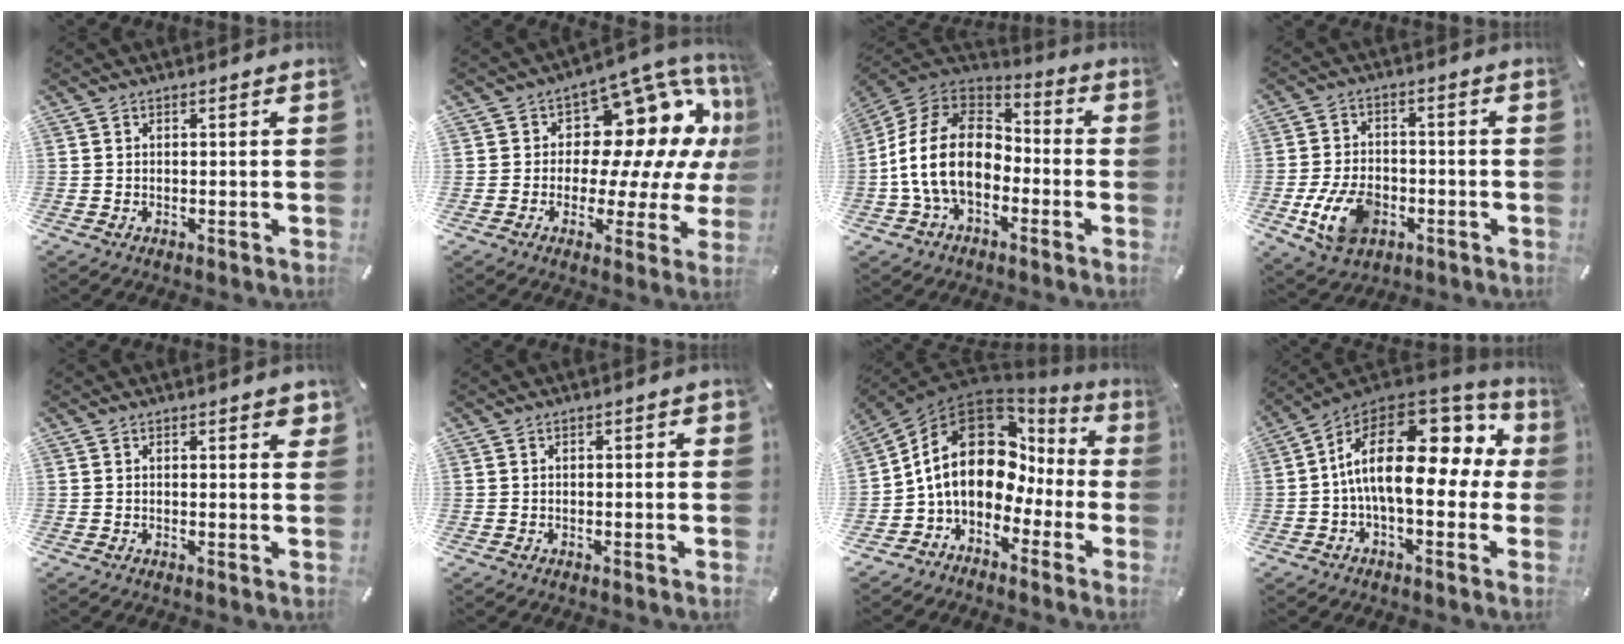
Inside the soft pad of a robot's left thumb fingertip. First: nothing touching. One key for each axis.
{"total": 16.5, "fx": 5.2, "fy": 10.9, "fz": 11.2, "tx": -0.149, "ty": -0.050, "tz": 0.087}
{"total": 17.8, "fx": -4.6, "fy": 12.2, "fz": 12.1, "tx": -0.250, "ty": 0.041, "tz": -0.082}
{"total": 11.0, "fx": -3.8, "fy": 7.4, "fz": 7.3, "tx": -0.154, "ty": 0.006, "tz": -0.067}
{"total": 1.8, "fx": 0.7, "fy": 0.7, "fz": 1.5, "tx": -0.023, "ty": 0.001, "tz": 0.010}
{"total": 1.1, "fx": -0.4, "fy": 0.6, "fz": 0.9, "tx": -0.017, "ty": 0.002, "tz": -0.007}
{"total": 17.4, "fx": 2.7, "fy": 12.8, "fz": 11.6, "tx": -0.222, "ty": -0.014, "tz": 0.044}
{"total": 21.8, "fx": 3.3, "fy": 10.2, "fz": 19.0, "tx": -0.335, "ty": -0.027, "tz": 0.059}